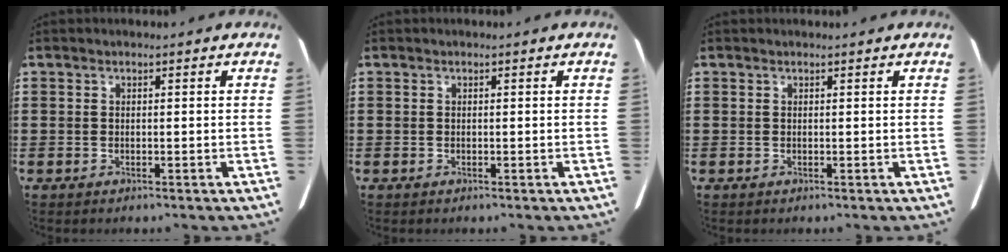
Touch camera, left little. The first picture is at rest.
{"total": 0.0}
{"total": 0.0}